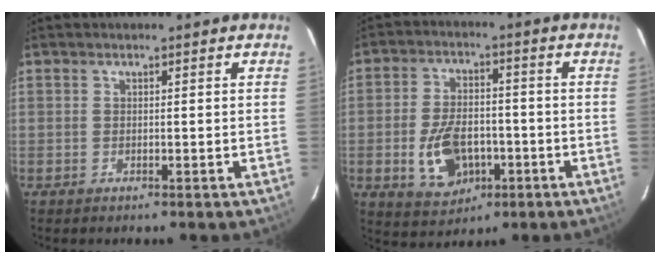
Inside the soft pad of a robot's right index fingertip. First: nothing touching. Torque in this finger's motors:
{"motor_torque": [0.88, -0.03, 0.27, 0.09]}